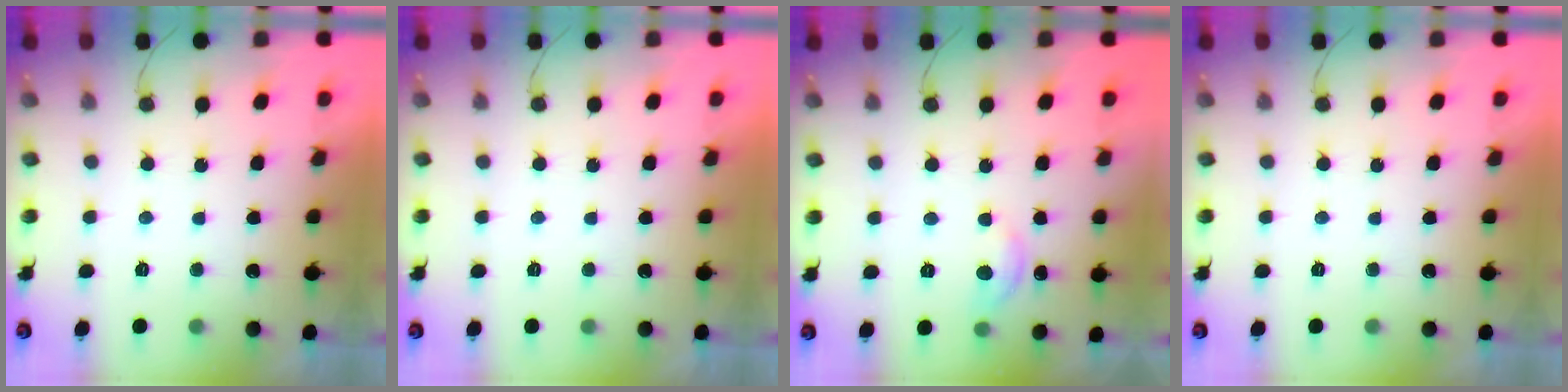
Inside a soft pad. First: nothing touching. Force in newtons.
{"total": 0.0}
{"total": 5.9, "press": 5.9, "slide": 0.8}
{"total": 0.0}